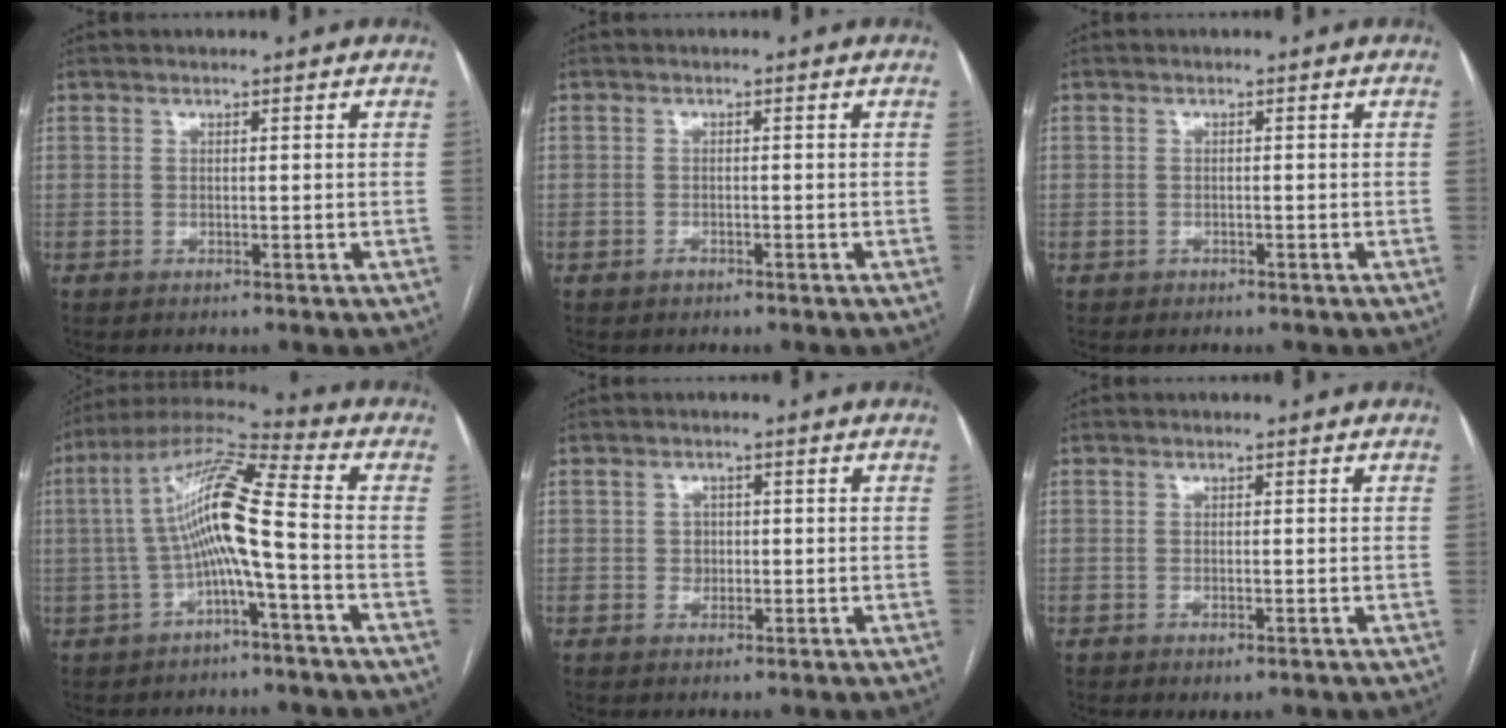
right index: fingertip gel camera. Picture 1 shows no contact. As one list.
[{"total": 1.0, "force": [-0.7, 0.7, 0.1], "torque": [0.000, 0.003, -0.013]}, {"total": 1.0, "force": [-0.6, 0.8, -0.1], "torque": [-0.007, 0.004, -0.012]}, {"total": 11.7, "force": [-1.3, 0.6, 11.6], "torque": [-0.221, 0.034, -0.029]}, {"total": 1.8, "force": [0.0, 1.7, 0.7], "torque": [-0.008, 0.003, 0.001]}, {"total": 1.3, "force": [-0.7, 0.4, 1.0], "torque": [-0.015, -0.003, -0.005]}]